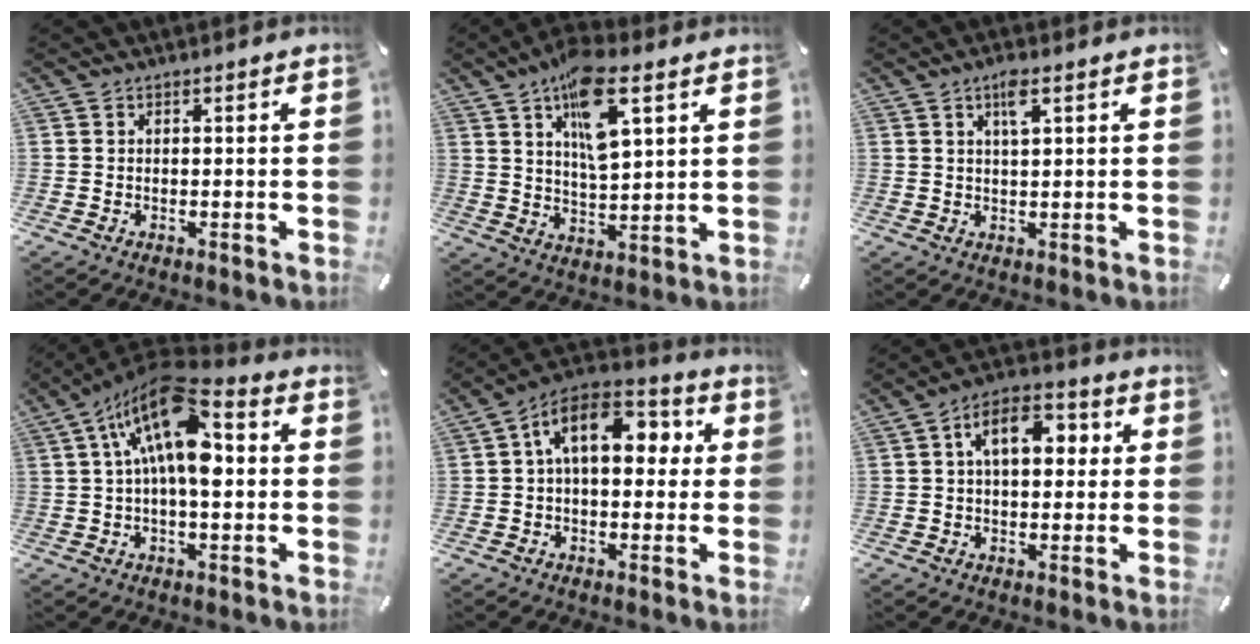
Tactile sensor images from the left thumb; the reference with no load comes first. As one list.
[{"total": 12.7, "force": [6.9, 4.9, 9.5], "torque": [-0.156, -0.021, 0.117]}, {"total": 3.9, "force": [2.0, 1.0, 3.2], "torque": [-0.070, 0.005, 0.033]}, {"total": 17.5, "force": [4.0, 7.9, 15.1], "torque": [-0.274, -0.020, 0.061]}, {"total": 14.0, "force": [3.0, 8.5, 10.7], "torque": [-0.177, 0.008, 0.052]}, {"total": 9.7, "force": [1.9, 6.2, 7.2], "torque": [-0.103, 0.006, 0.028]}]